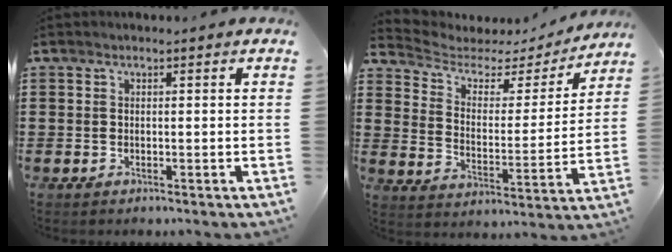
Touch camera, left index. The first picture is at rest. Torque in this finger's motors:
{"motor_torque": [0.32, 0.26, -0.01, 0.00]}